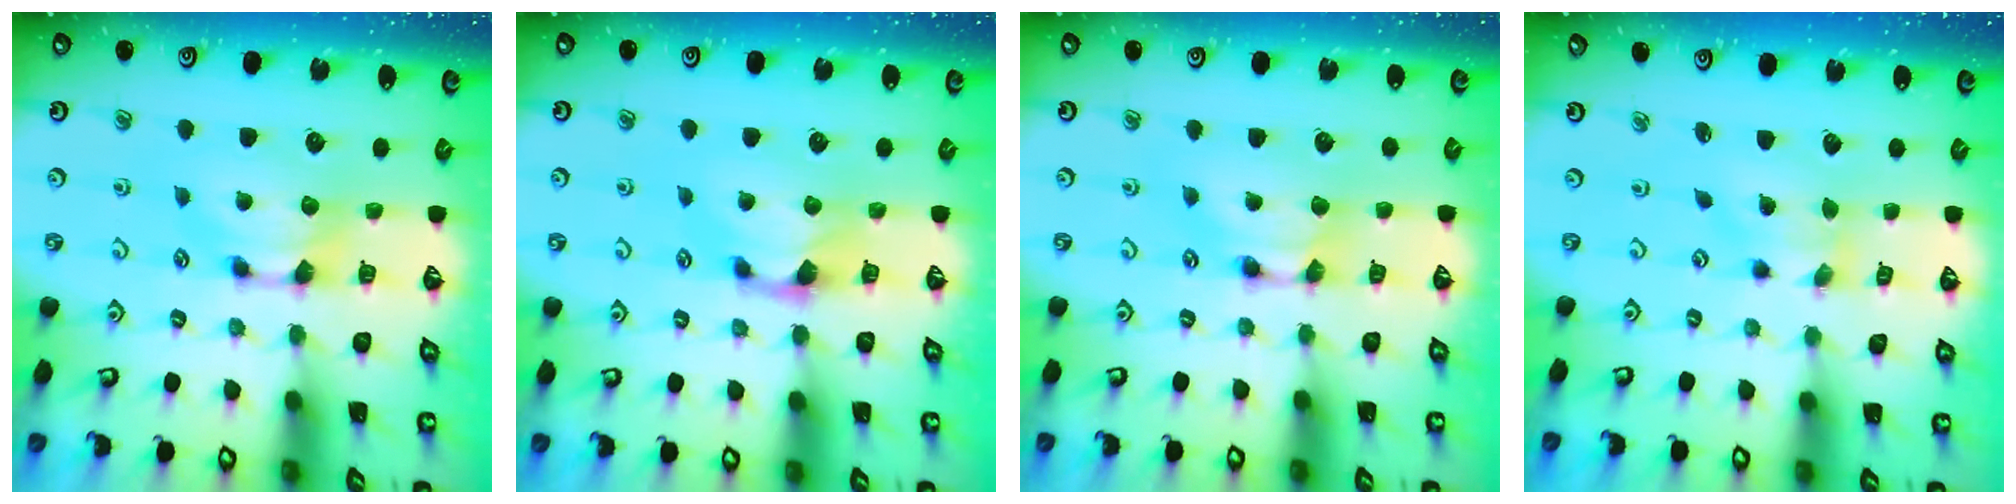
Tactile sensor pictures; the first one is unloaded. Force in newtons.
{"total": 0.6, "press": 0.2, "slide": 0.5}
{"total": 1.7, "press": 1.7, "slide": 0.1}
{"total": 1.2, "press": 0.6, "slide": 1.1}